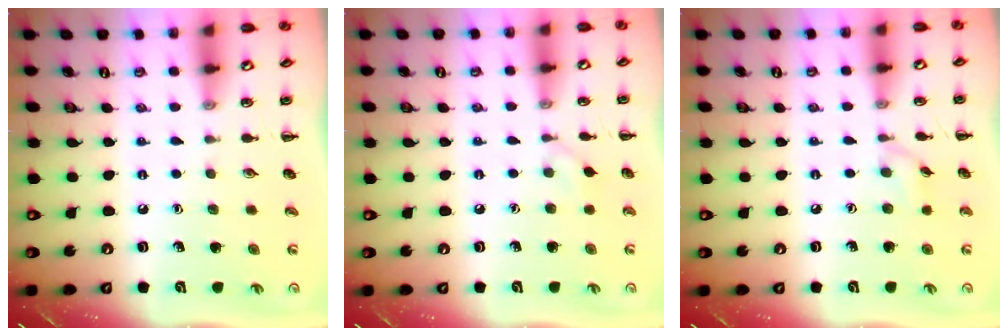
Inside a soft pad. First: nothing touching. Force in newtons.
{"total": 4.4, "press": 4.1, "slide": 1.7}
{"total": 5.4, "press": 5.3, "slide": 0.6}